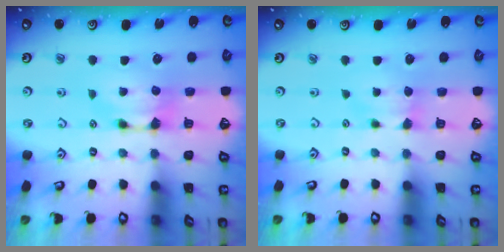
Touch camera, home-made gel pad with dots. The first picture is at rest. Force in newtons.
{"total": 1.7, "press": 1.6, "slide": 0.4}